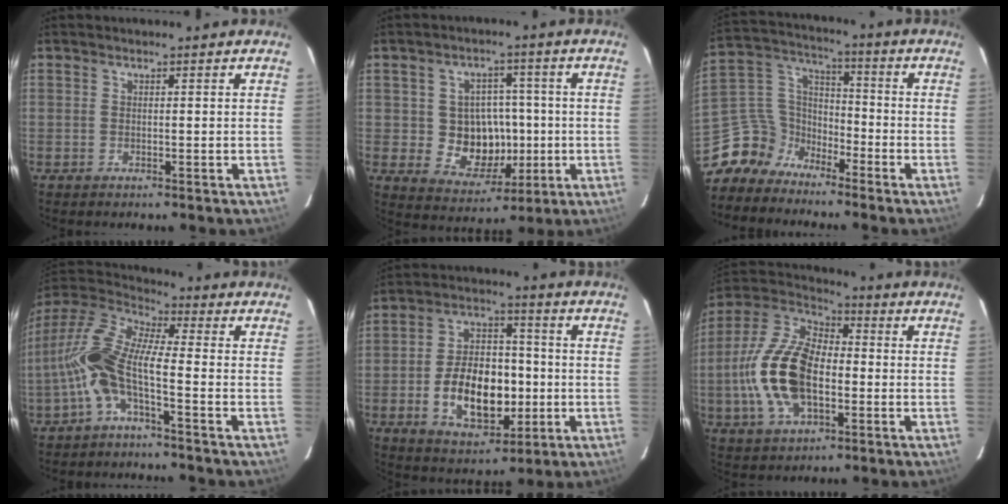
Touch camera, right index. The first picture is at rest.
{"total": 10.0, "force": [-1.0, 8.9, 4.6], "torque": [-0.095, 0.008, 0.003]}
{"total": 9.8, "force": [-8.1, 5.4, 0.5], "torque": [-0.041, 0.047, -0.174]}
{"total": 12.2, "force": [-3.5, 3.0, 11.3], "torque": [-0.233, 0.009, -0.076]}
{"total": 15.0, "force": [-3.3, 9.2, 11.4], "torque": [-0.219, 0.017, -0.037]}
{"total": 17.5, "force": [-3.1, 9.3, 14.5], "torque": [-0.309, 0.007, -0.060]}